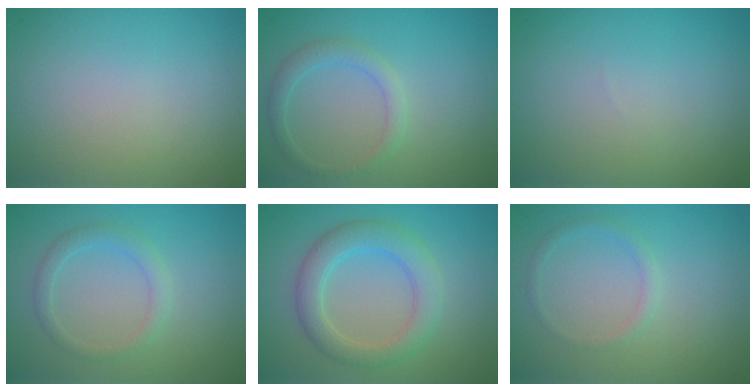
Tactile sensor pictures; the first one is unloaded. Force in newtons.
{"total": 2.0, "press": 2.0, "slide": 0.1}
{"total": 0.0}
{"total": 1.8, "press": 1.8, "slide": 0.1}
{"total": 4.1, "press": 4.1, "slide": 0.3}
{"total": 1.2, "press": 1.2, "slide": 0.0}